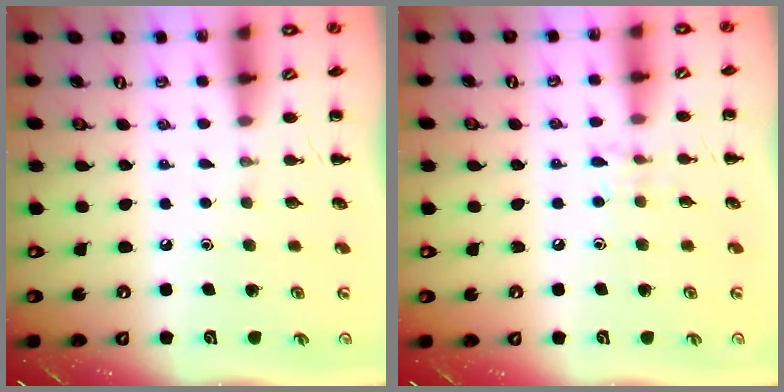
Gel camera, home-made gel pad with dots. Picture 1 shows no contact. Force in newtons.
{"total": 6.1, "press": 5.7, "slide": 2.0}